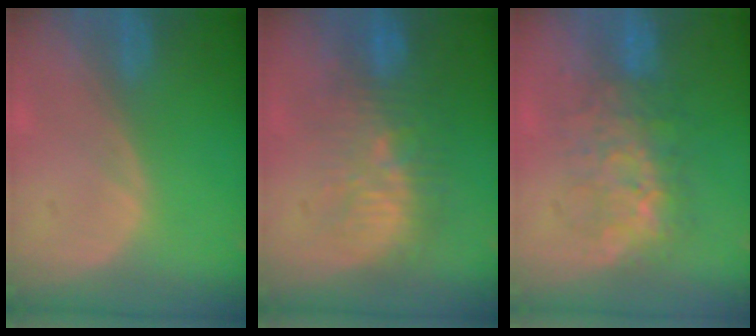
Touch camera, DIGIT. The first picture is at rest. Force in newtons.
{"total": 9.5, "press": 8.9, "slide": 3.2}
{"total": 8.0, "press": 7.8, "slide": 1.9}